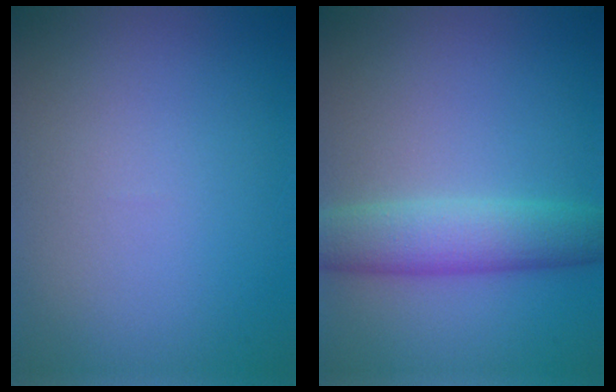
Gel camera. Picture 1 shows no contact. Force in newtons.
{"total": 4.8, "press": 4.8, "slide": 0.1}